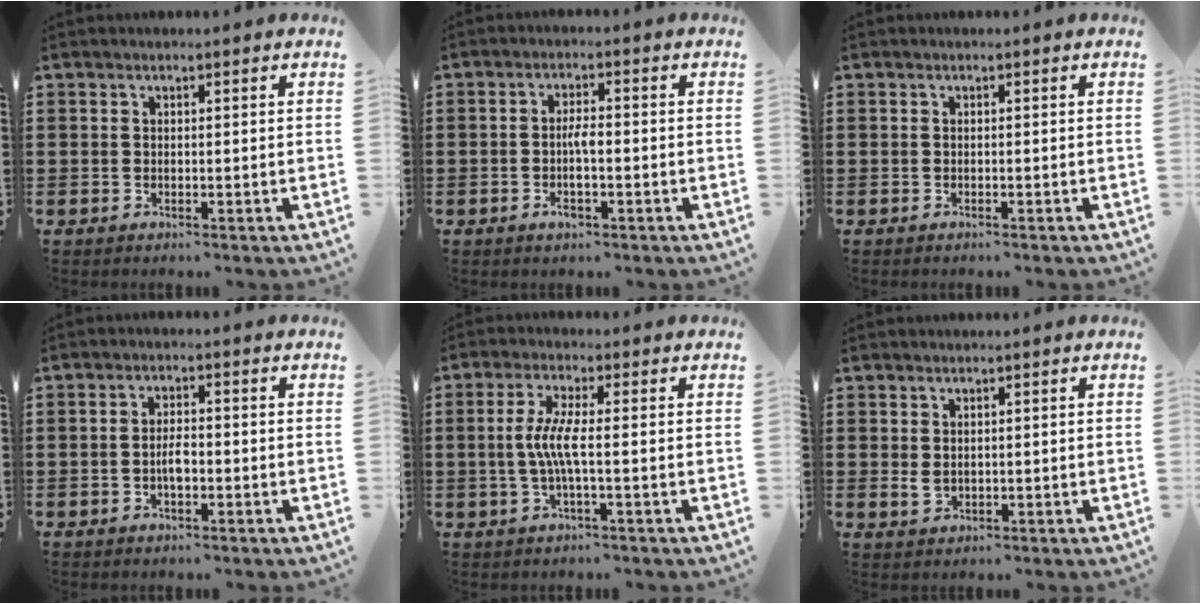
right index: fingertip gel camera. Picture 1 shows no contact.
{"total": 3.5, "force": [-1.0, 1.2, 3.2], "torque": [-0.064, 0.002, -0.022]}
{"total": 0.0}
{"total": 2.9, "force": [-0.8, 1.1, 2.6], "torque": [-0.057, 0.002, -0.018]}
{"total": 5.2, "force": [-0.5, 0.5, 5.1], "torque": [-0.115, -0.011, -0.020]}
{"total": 1.5, "force": [0.4, 1.0, 1.1], "torque": [-0.030, 0.000, 0.005]}